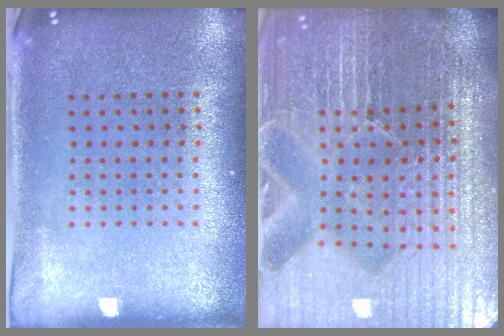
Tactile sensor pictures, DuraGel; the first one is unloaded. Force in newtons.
{"total": 7.0, "press": 6.2, "slide": 3.4}